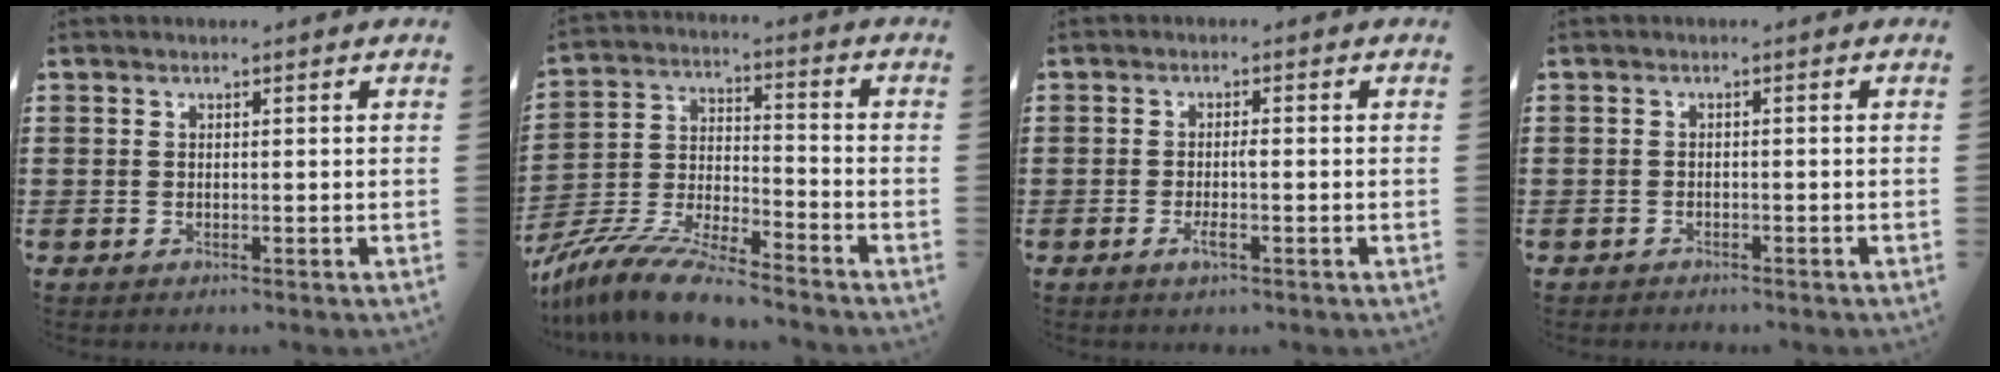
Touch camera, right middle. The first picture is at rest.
{"total": 10.4, "force": [-9.6, 0.8, 4.1], "torque": [-0.084, 0.014, -0.192]}
{"total": 2.1, "force": [-0.7, 0.3, 1.9], "torque": [-0.041, -0.002, -0.015]}
{"total": 1.0, "force": [-1.0, 0.2, -0.1], "torque": [-0.001, 0.003, -0.022]}